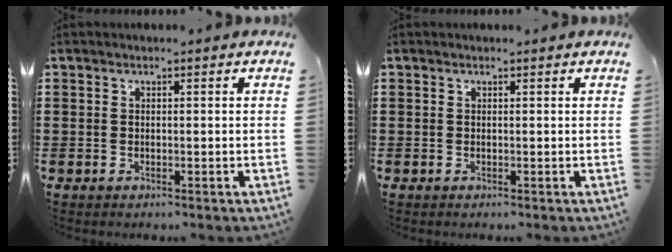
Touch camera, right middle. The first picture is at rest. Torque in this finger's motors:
{"motor_torque": [0.32, -0.30, 0.03, 0.02]}